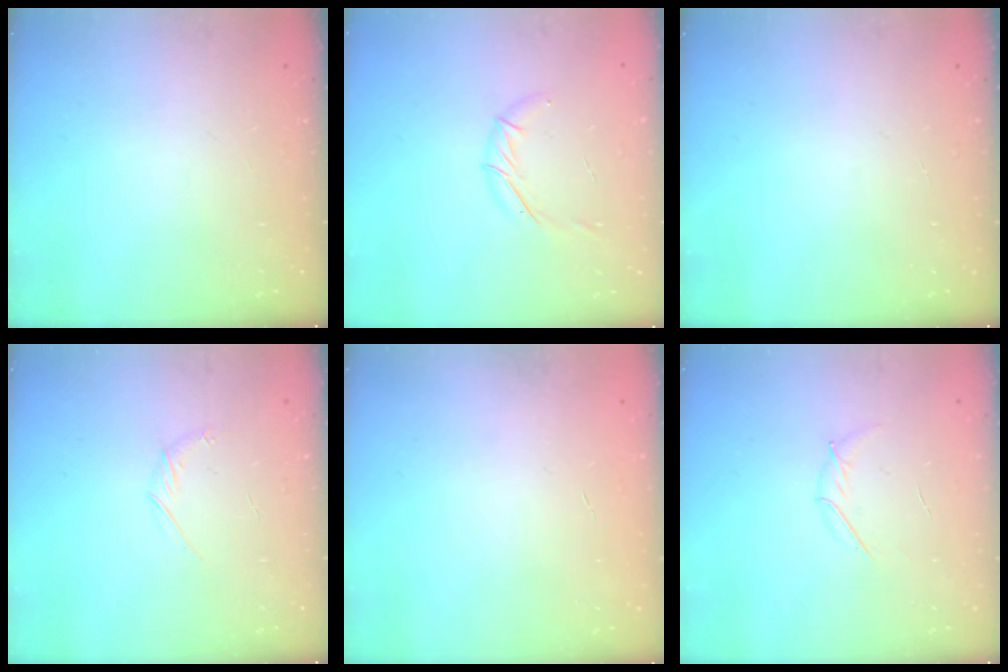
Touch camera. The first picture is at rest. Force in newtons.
{"total": 5.8, "press": 5.7, "slide": 1.3}
{"total": 0.0}
{"total": 4.3, "press": 4.1, "slide": 1.1}
{"total": 0.0}
{"total": 3.8, "press": 3.6, "slide": 1.1}